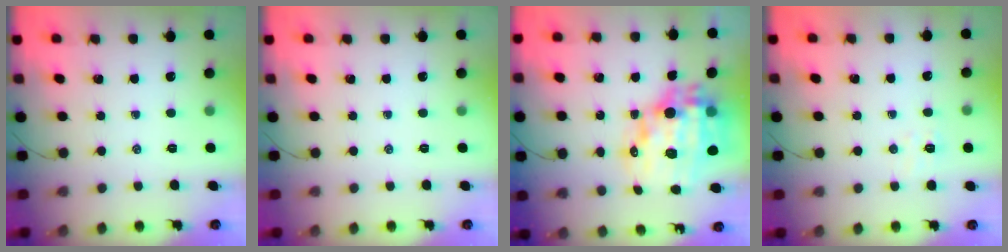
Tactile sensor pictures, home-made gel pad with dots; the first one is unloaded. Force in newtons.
{"total": 0.0}
{"total": 19.0, "press": 18.5, "slide": 4.4}
{"total": 4.5, "press": 4.4, "slide": 1.3}